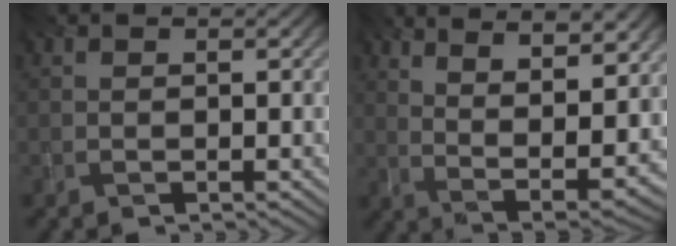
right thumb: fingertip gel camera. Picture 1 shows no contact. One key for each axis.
{"total": 14.1, "fx": 7.0, "fy": 4.8, "fz": 11.3, "tx": -0.188, "ty": 0.020, "tz": 0.108}